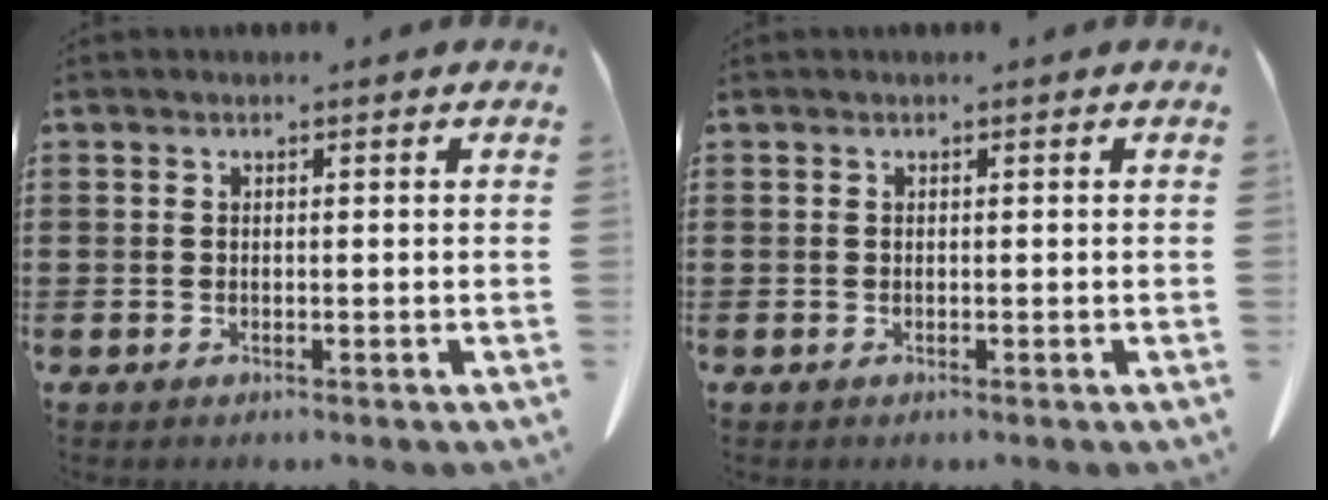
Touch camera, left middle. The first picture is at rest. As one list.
[{"total": 0.0}]